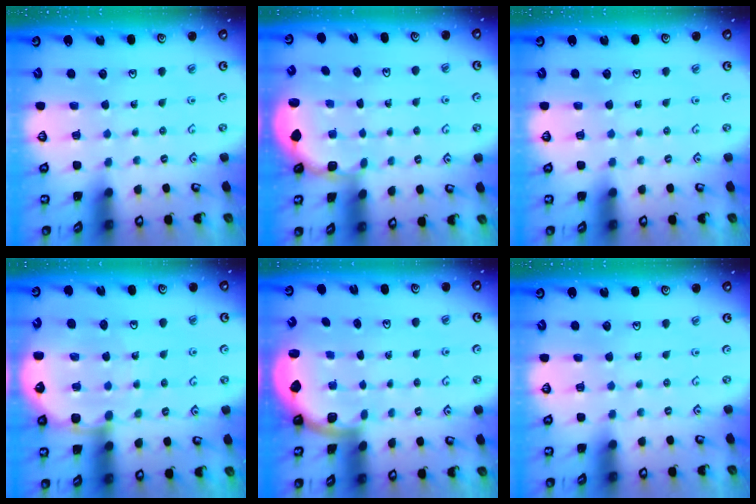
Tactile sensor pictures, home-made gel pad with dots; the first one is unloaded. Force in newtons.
{"total": 1.9, "press": 1.8, "slide": 0.7}
{"total": 0.0}
{"total": 9.3, "press": 9.1, "slide": 2.1}
{"total": 2.0, "press": 2.0, "slide": 0.5}
{"total": 0.0}